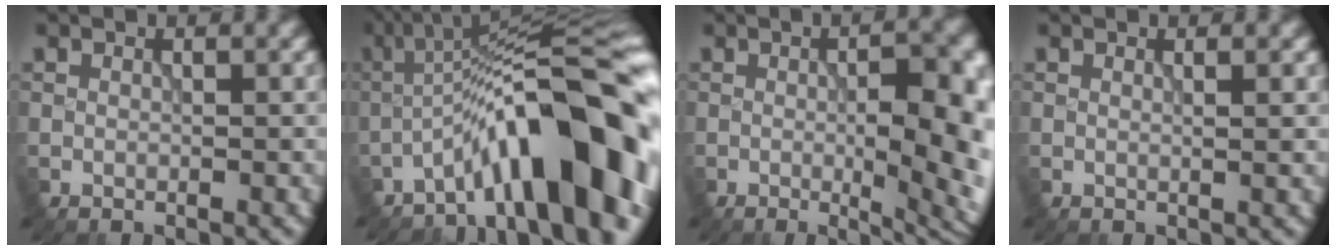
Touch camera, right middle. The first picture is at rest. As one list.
[{"total": 12.9, "force": [-5.9, 3.1, 11.0], "torque": [-0.151, 0.021, -0.092]}, {"total": 9.6, "force": [-0.4, 3.1, 9.1], "torque": [-0.104, -0.009, 0.000]}, {"total": 0.7, "force": [0.5, 0.1, 0.5], "torque": [0.000, 0.005, 0.001]}]